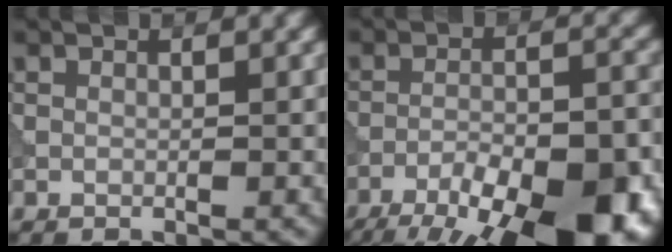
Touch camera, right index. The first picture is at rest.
{"total": 15.5, "force": [-10.4, 5.4, 10.2], "torque": [-0.137, -0.026, -0.147]}